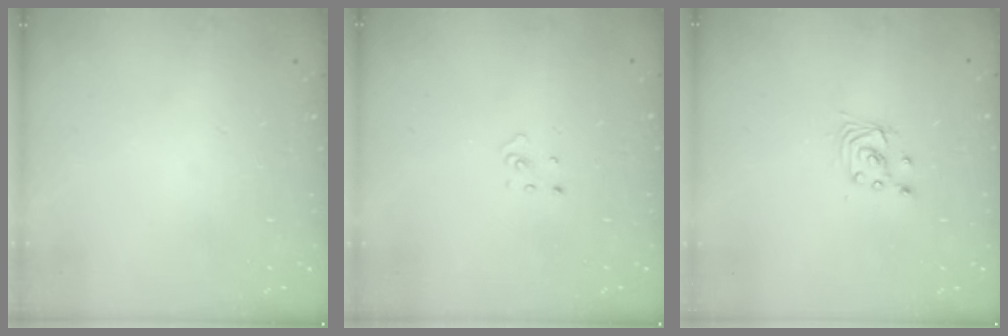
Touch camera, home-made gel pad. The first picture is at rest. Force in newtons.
{"total": 1.9, "press": 1.9, "slide": 0.1}
{"total": 2.9, "press": 2.9, "slide": 0.1}